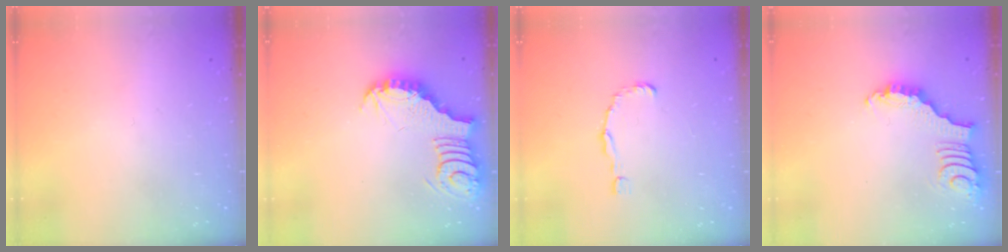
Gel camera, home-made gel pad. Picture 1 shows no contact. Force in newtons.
{"total": 3.6, "press": 3.5, "slide": 0.5}
{"total": 1.5, "press": 1.5, "slide": 0.0}
{"total": 2.7, "press": 2.7, "slide": 0.4}